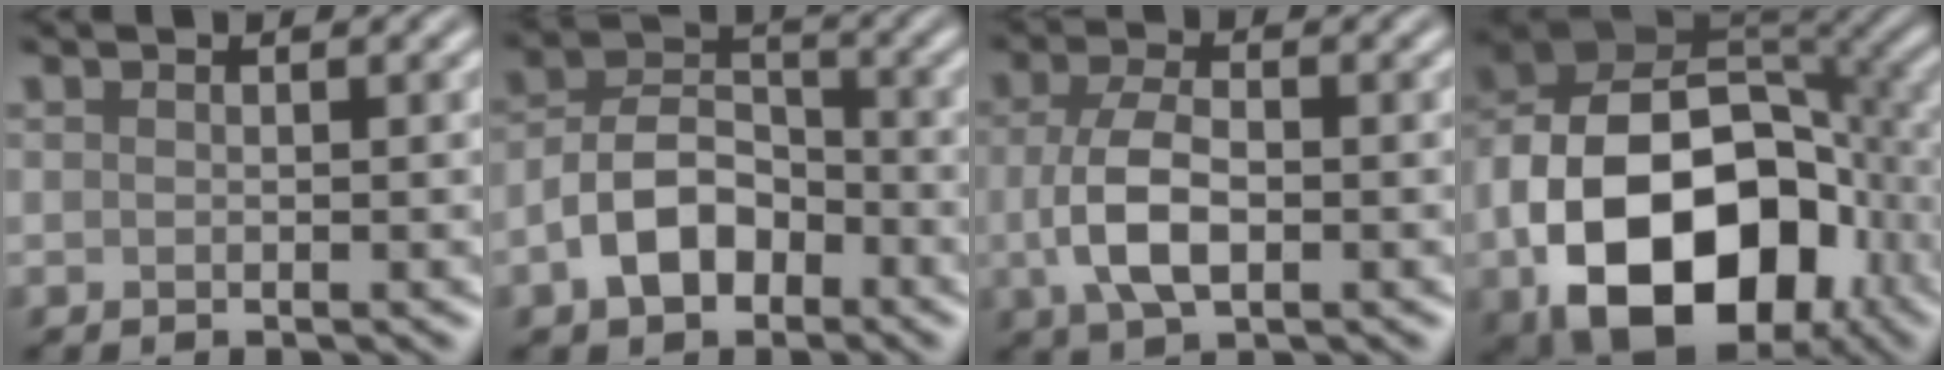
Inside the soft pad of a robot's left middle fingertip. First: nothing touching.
{"total": 5.8, "force": [-2.5, 3.7, 3.6], "torque": [-0.061, 0.006, -0.053]}
{"total": 4.9, "force": [-0.7, 2.4, 4.2], "torque": [-0.094, -0.003, -0.014]}
{"total": 16.7, "force": [-4.5, 11.2, 11.5], "torque": [-0.200, -0.020, -0.075]}